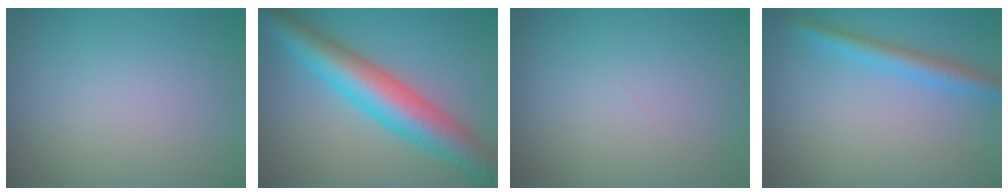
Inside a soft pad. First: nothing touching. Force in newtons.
{"total": 9.2, "press": 9.2, "slide": 0.2}
{"total": 0.0}
{"total": 3.0, "press": 3.0, "slide": 0.2}